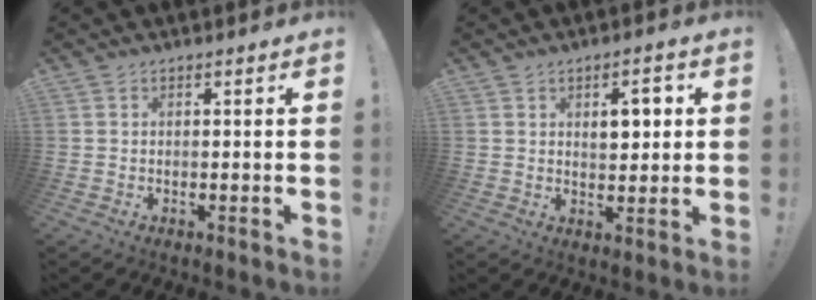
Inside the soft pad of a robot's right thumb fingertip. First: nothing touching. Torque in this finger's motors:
{"motor_torque": [0.19, 0.23, -0.01, 0.03, 0.00]}